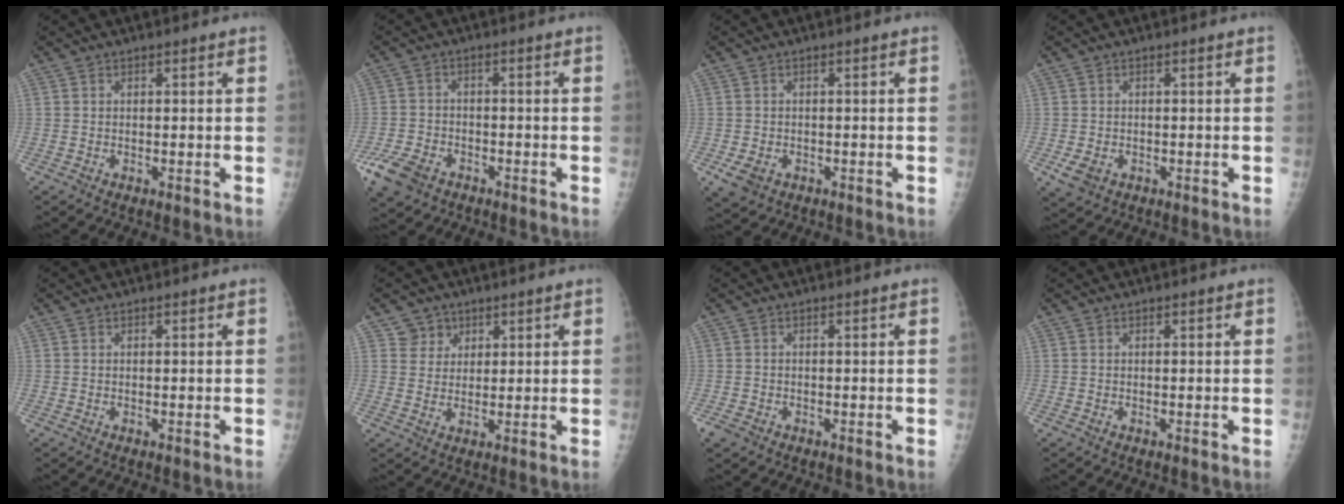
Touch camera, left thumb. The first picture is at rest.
{"total": 7.8, "force": [-4.5, 5.1, 3.7], "torque": [-0.082, 0.015, -0.080]}
{"total": 3.7, "force": [-1.3, 2.9, 1.9], "torque": [-0.029, -0.003, -0.013]}
{"total": 3.3, "force": [-1.0, 2.6, 1.8], "torque": [-0.030, -0.004, -0.009]}
{"total": 0.0}
{"total": 4.2, "force": [2.3, 3.4, 0.1], "torque": [0.024, -0.014, 0.040]}
{"total": 1.9, "force": [-1.1, 1.4, 0.7], "torque": [-0.014, 0.000, -0.019]}
{"total": 0.0}